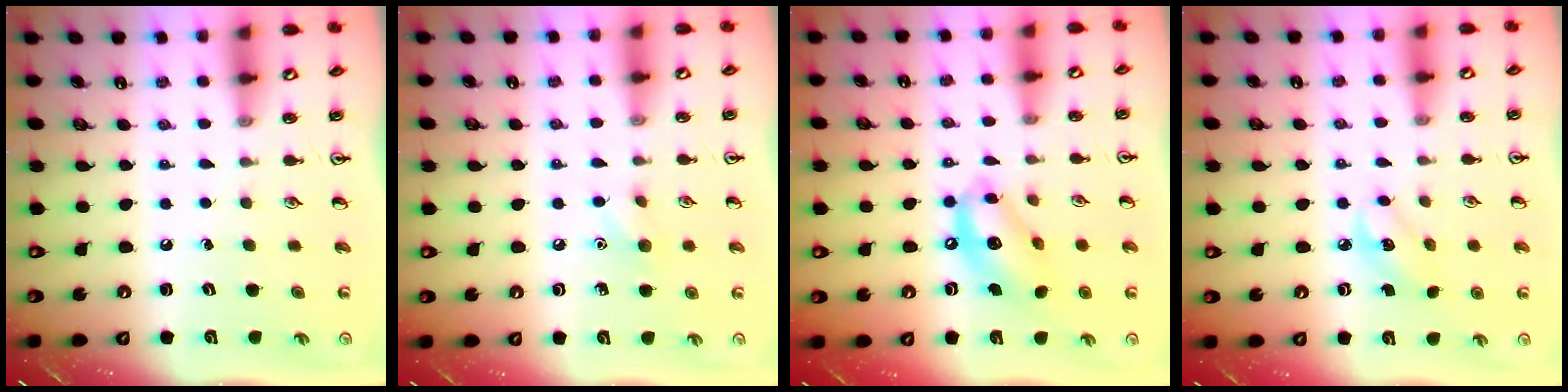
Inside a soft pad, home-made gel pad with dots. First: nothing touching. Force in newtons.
{"total": 5.9, "press": 5.7, "slide": 1.2}
{"total": 13.1, "press": 12.7, "slide": 3.3}
{"total": 2.8, "press": 2.7, "slide": 0.8}